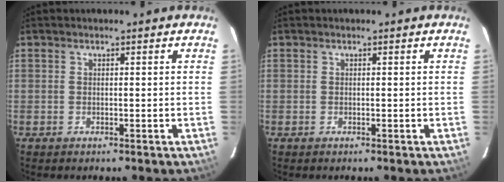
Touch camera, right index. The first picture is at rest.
{"total": 0.0}